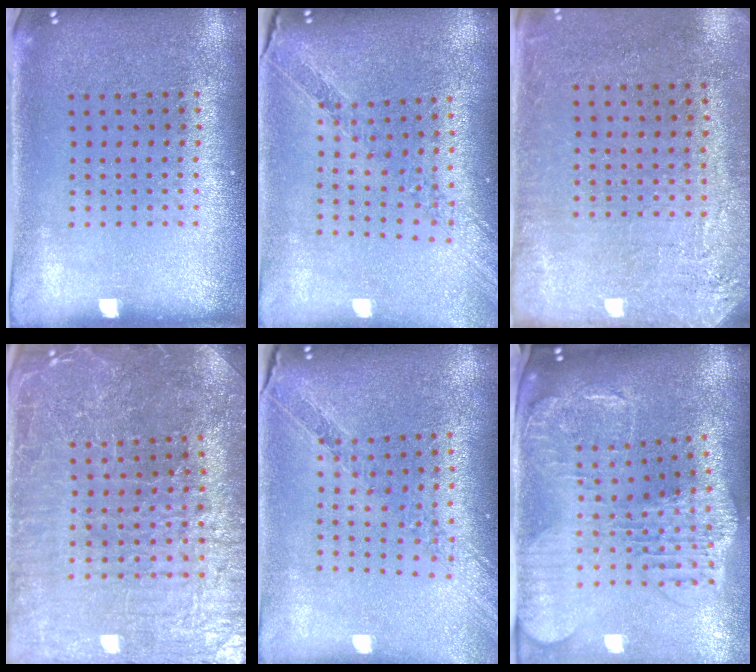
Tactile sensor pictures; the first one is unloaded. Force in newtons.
{"total": 1.1, "press": 1.0, "slide": 0.0}
{"total": 2.7, "press": 2.3, "slide": 1.4}
{"total": 4.2, "press": 4.1, "slide": 0.9}
{"total": 1.1, "press": 1.1, "slide": 0.0}
{"total": 2.6, "press": 2.3, "slide": 1.4}